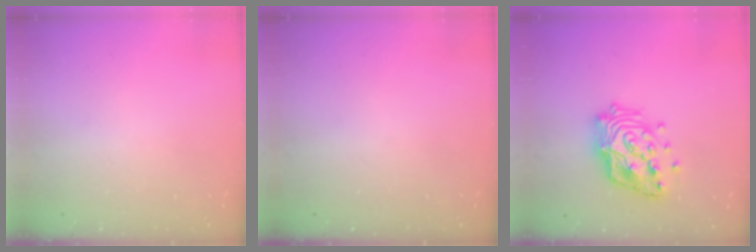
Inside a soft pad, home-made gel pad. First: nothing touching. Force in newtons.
{"total": 0.0}
{"total": 17.5, "press": 17.4, "slide": 1.4}